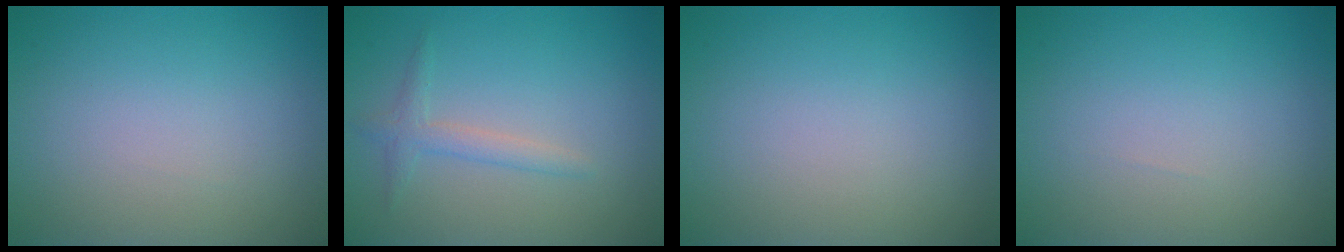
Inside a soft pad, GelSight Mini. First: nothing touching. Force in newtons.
{"total": 1.7, "press": 1.7, "slide": 0.1}
{"total": 0.0}
{"total": 0.0}